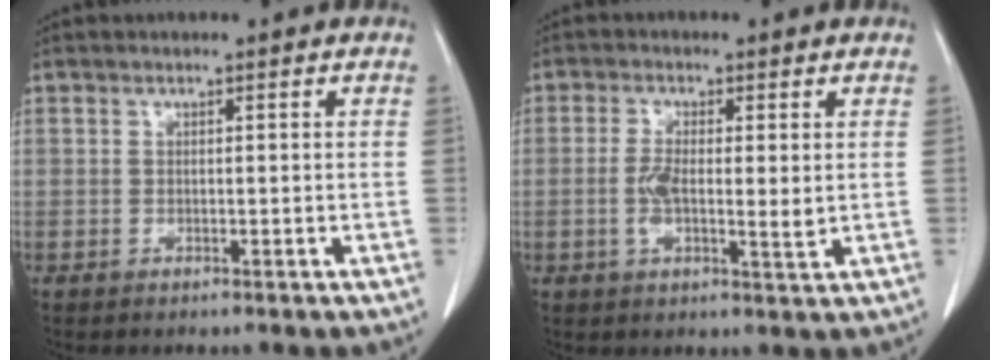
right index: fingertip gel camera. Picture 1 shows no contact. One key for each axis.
{"total": 5.7, "fx": 0.0, "fy": 1.7, "fz": 5.5, "tx": -0.104, "ty": -0.006, "tz": -0.001}